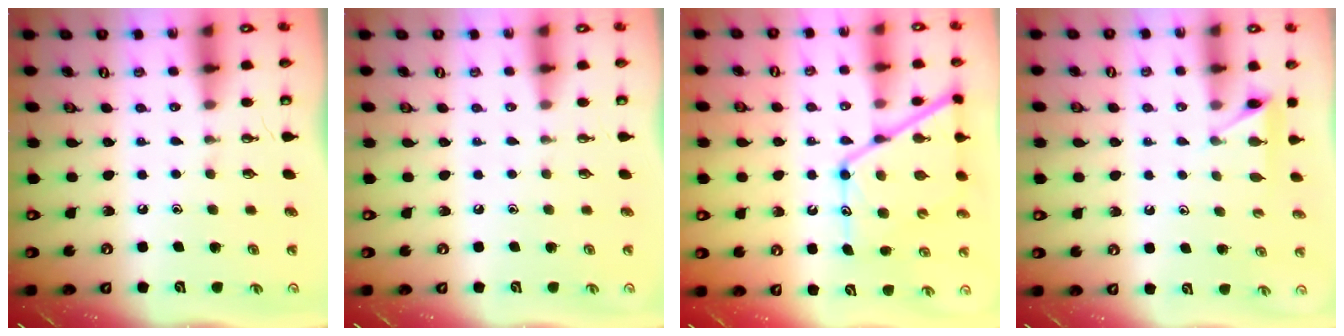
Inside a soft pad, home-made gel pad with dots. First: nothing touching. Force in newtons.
{"total": 0.0}
{"total": 17.1, "press": 17.0, "slide": 1.4}
{"total": 3.7, "press": 3.7, "slide": 0.3}